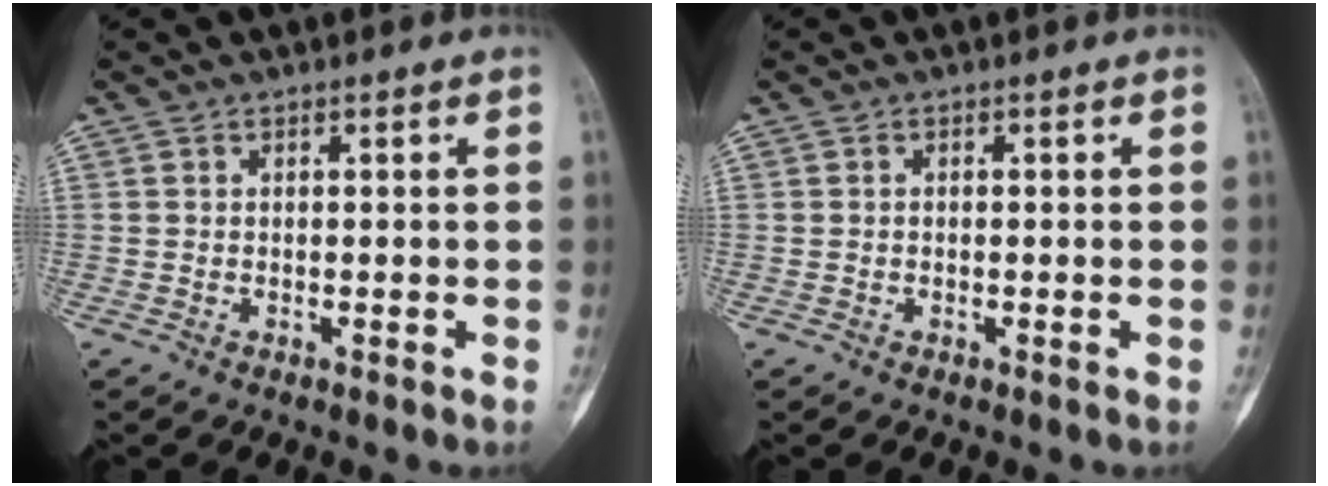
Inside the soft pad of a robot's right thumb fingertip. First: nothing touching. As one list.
[{"total": 0.0}]